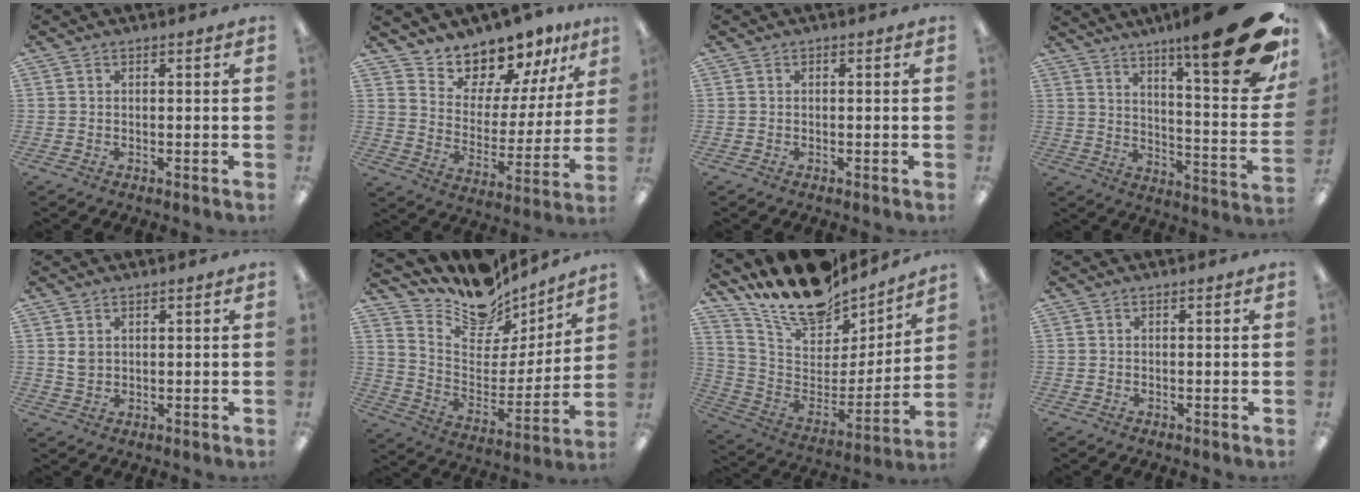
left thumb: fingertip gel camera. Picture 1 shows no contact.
{"total": 11.9, "force": [11.2, 4.0, 0.1], "torque": [-0.014, -0.117, 0.210]}
{"total": 0.0}
{"total": 22.7, "force": [14.0, 3.8, 17.5], "torque": [-0.242, -0.103, 0.217]}
{"total": 2.2, "force": [1.3, 1.5, 0.9], "torque": [-0.022, 0.001, 0.025]}
{"total": 13.9, "force": [11.9, 6.5, 3.2], "torque": [-0.070, -0.107, 0.211]}
{"total": 17.0, "force": [14.4, 6.4, 6.4], "torque": [-0.133, -0.118, 0.257]}
{"total": 0.0}